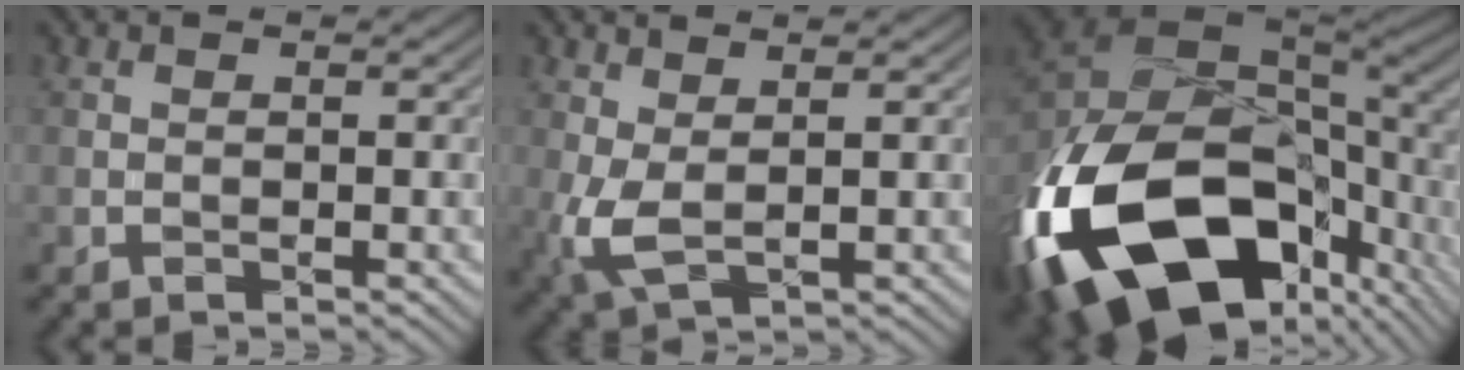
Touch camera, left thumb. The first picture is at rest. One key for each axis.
{"total": 2.9, "fx": 1.1, "fy": 1.0, "fz": 2.4, "tx": -0.075, "ty": -0.004, "tz": 0.022}
{"total": 20.8, "fx": -7.3, "fy": 12.9, "fz": 14.6, "tx": -0.366, "ty": -0.064, "tz": -0.093}